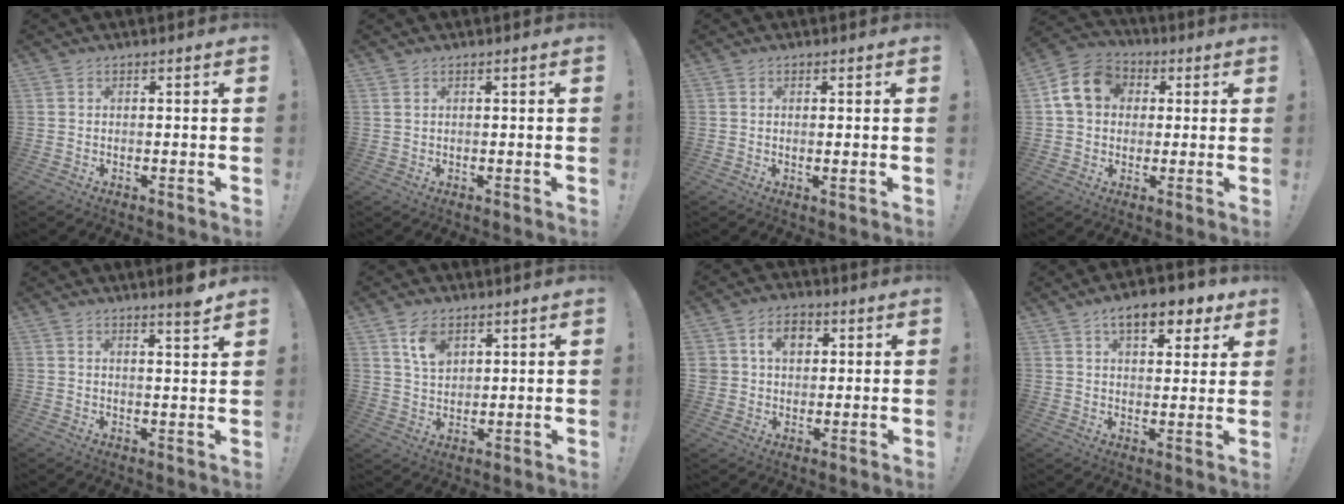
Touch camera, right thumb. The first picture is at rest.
{"total": 0.8, "force": [0.5, 0.3, 0.5], "torque": [-0.015, 0.002, 0.011]}
{"total": 1.2, "force": [0.3, -0.1, 1.2], "torque": [-0.018, -0.004, 0.005]}
{"total": 11.9, "force": [3.2, 9.7, 6.0], "torque": [-0.088, 0.006, 0.067]}
{"total": 4.3, "force": [3.3, -0.4, 2.8], "torque": [-0.033, -0.029, 0.050]}
{"total": 7.8, "force": [4.4, 5.0, 4.1], "torque": [-0.059, -0.018, 0.080]}
{"total": 8.6, "force": [3.0, 6.8, 4.2], "torque": [-0.061, 0.000, 0.056]}
{"total": 10.5, "force": [6.2, 4.8, 7.0], "torque": [-0.096, -0.029, 0.106]}